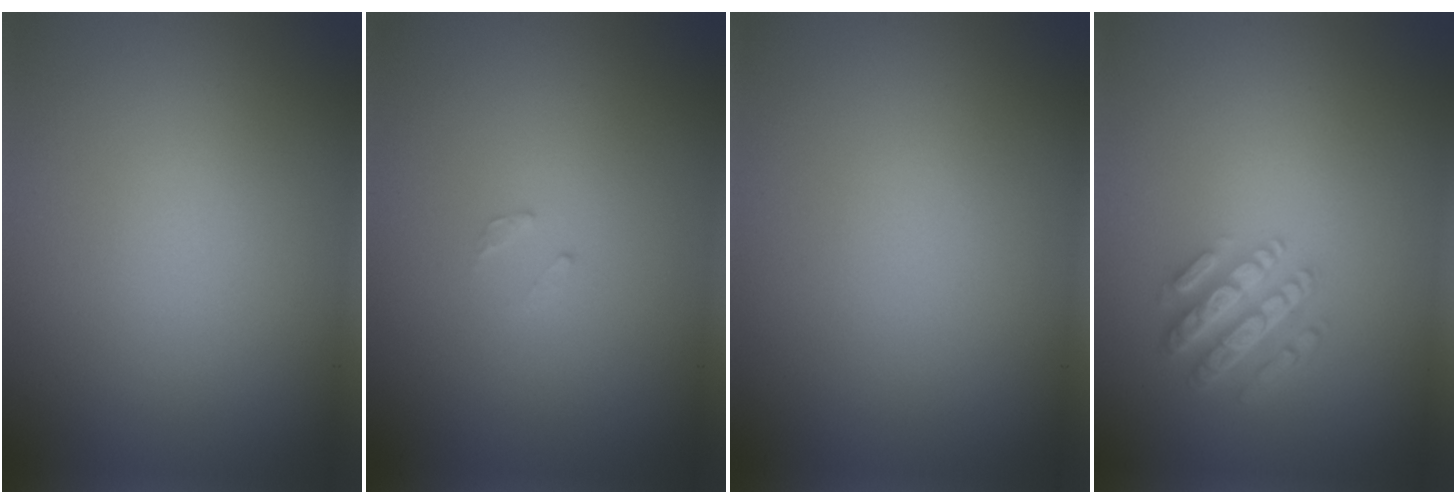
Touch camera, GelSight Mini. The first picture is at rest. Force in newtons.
{"total": 0.8, "press": 0.7, "slide": 0.1}
{"total": 0.0}
{"total": 4.5, "press": 3.4, "slide": 3.0}